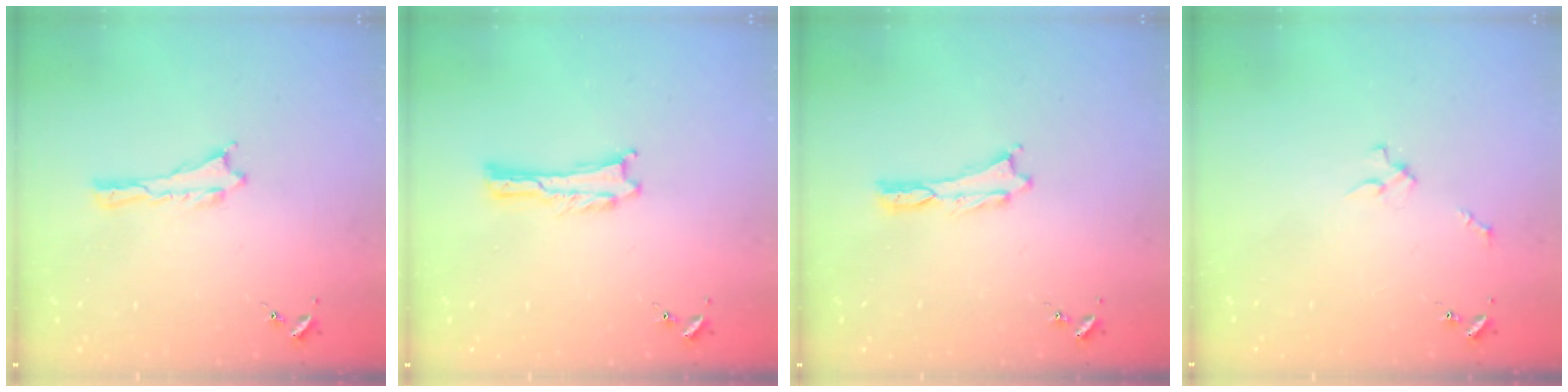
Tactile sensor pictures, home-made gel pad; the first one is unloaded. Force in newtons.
{"total": 0.0}
{"total": 0.0}
{"total": 2.0, "press": 2.0, "slide": 0.2}